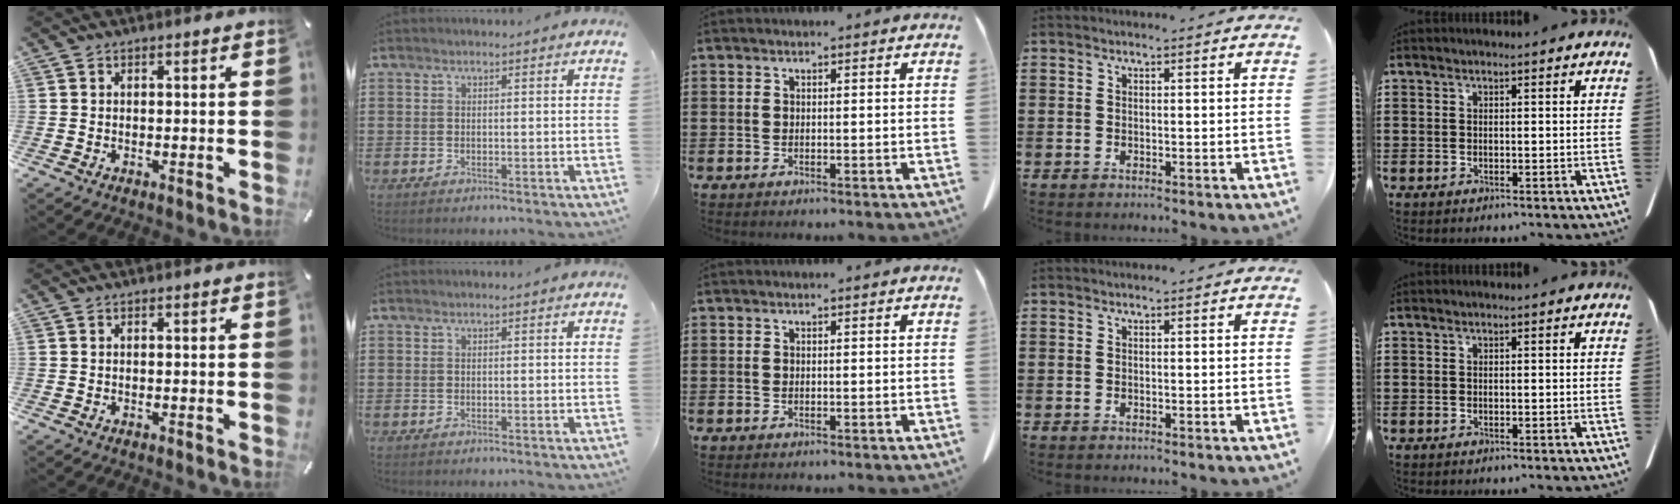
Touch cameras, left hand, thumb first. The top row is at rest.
{}